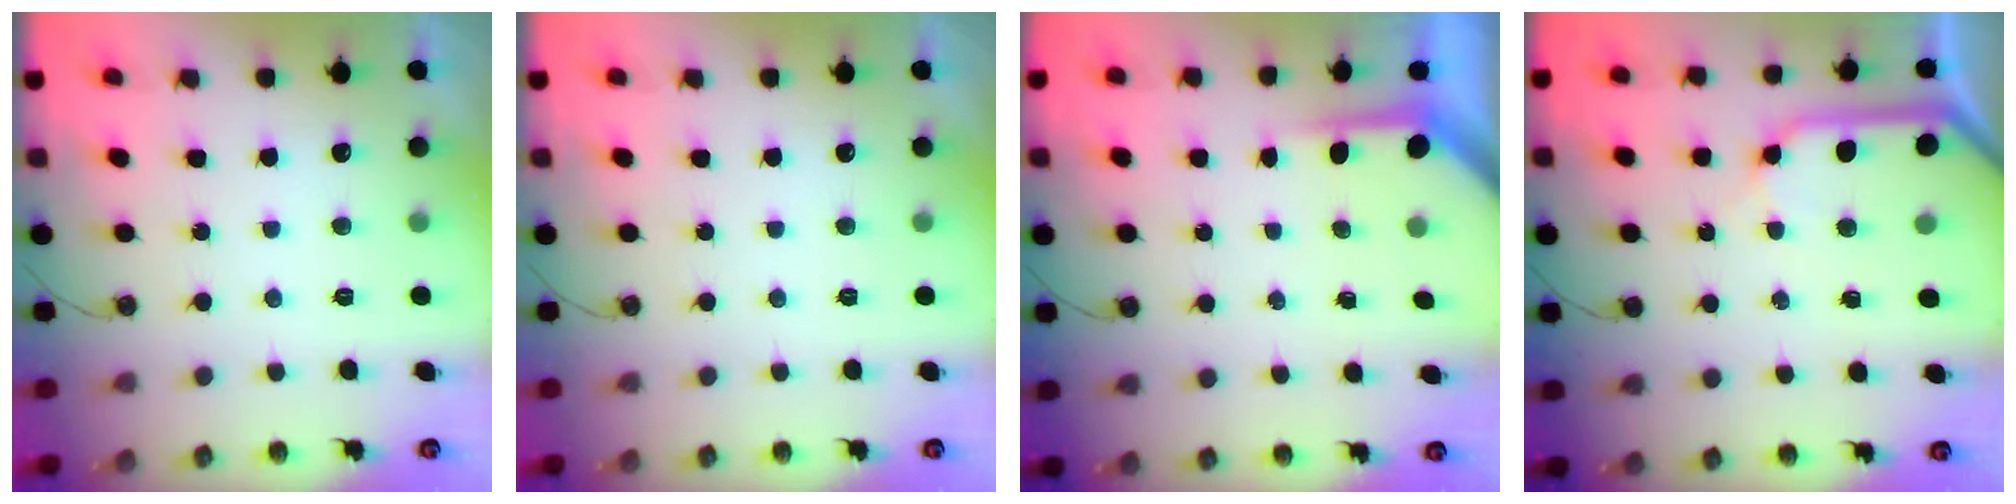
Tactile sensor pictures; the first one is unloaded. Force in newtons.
{"total": 0.0}
{"total": 3.9, "press": 3.9, "slide": 0.4}
{"total": 10.2, "press": 10.1, "slide": 1.2}